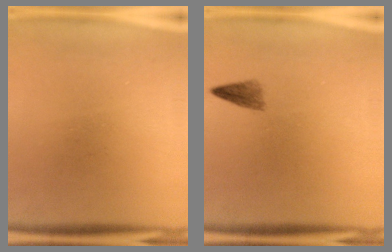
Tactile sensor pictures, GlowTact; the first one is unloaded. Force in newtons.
{"total": 1.7}